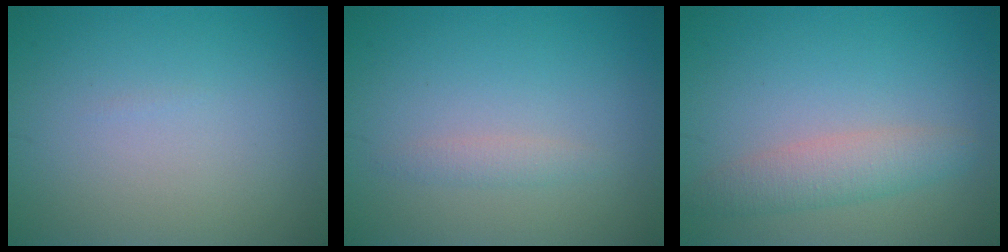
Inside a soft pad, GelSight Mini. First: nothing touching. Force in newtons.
{"total": 1.1, "press": 1.1, "slide": 0.1}
{"total": 3.0, "press": 3.0, "slide": 0.1}